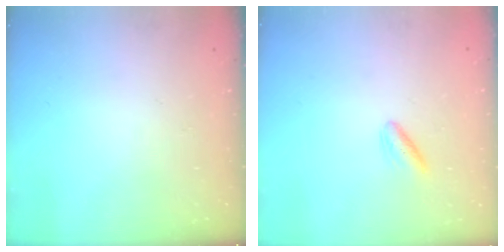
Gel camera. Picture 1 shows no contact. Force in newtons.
{"total": 2.8, "press": 2.5, "slide": 1.3}